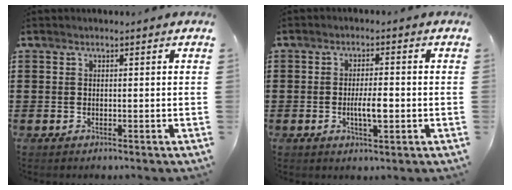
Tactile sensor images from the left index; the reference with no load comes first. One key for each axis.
{"total": 4.3, "fx": -0.6, "fy": 1.2, "fz": 4.1, "tx": -0.078, "ty": -0.001, "tz": -0.014}